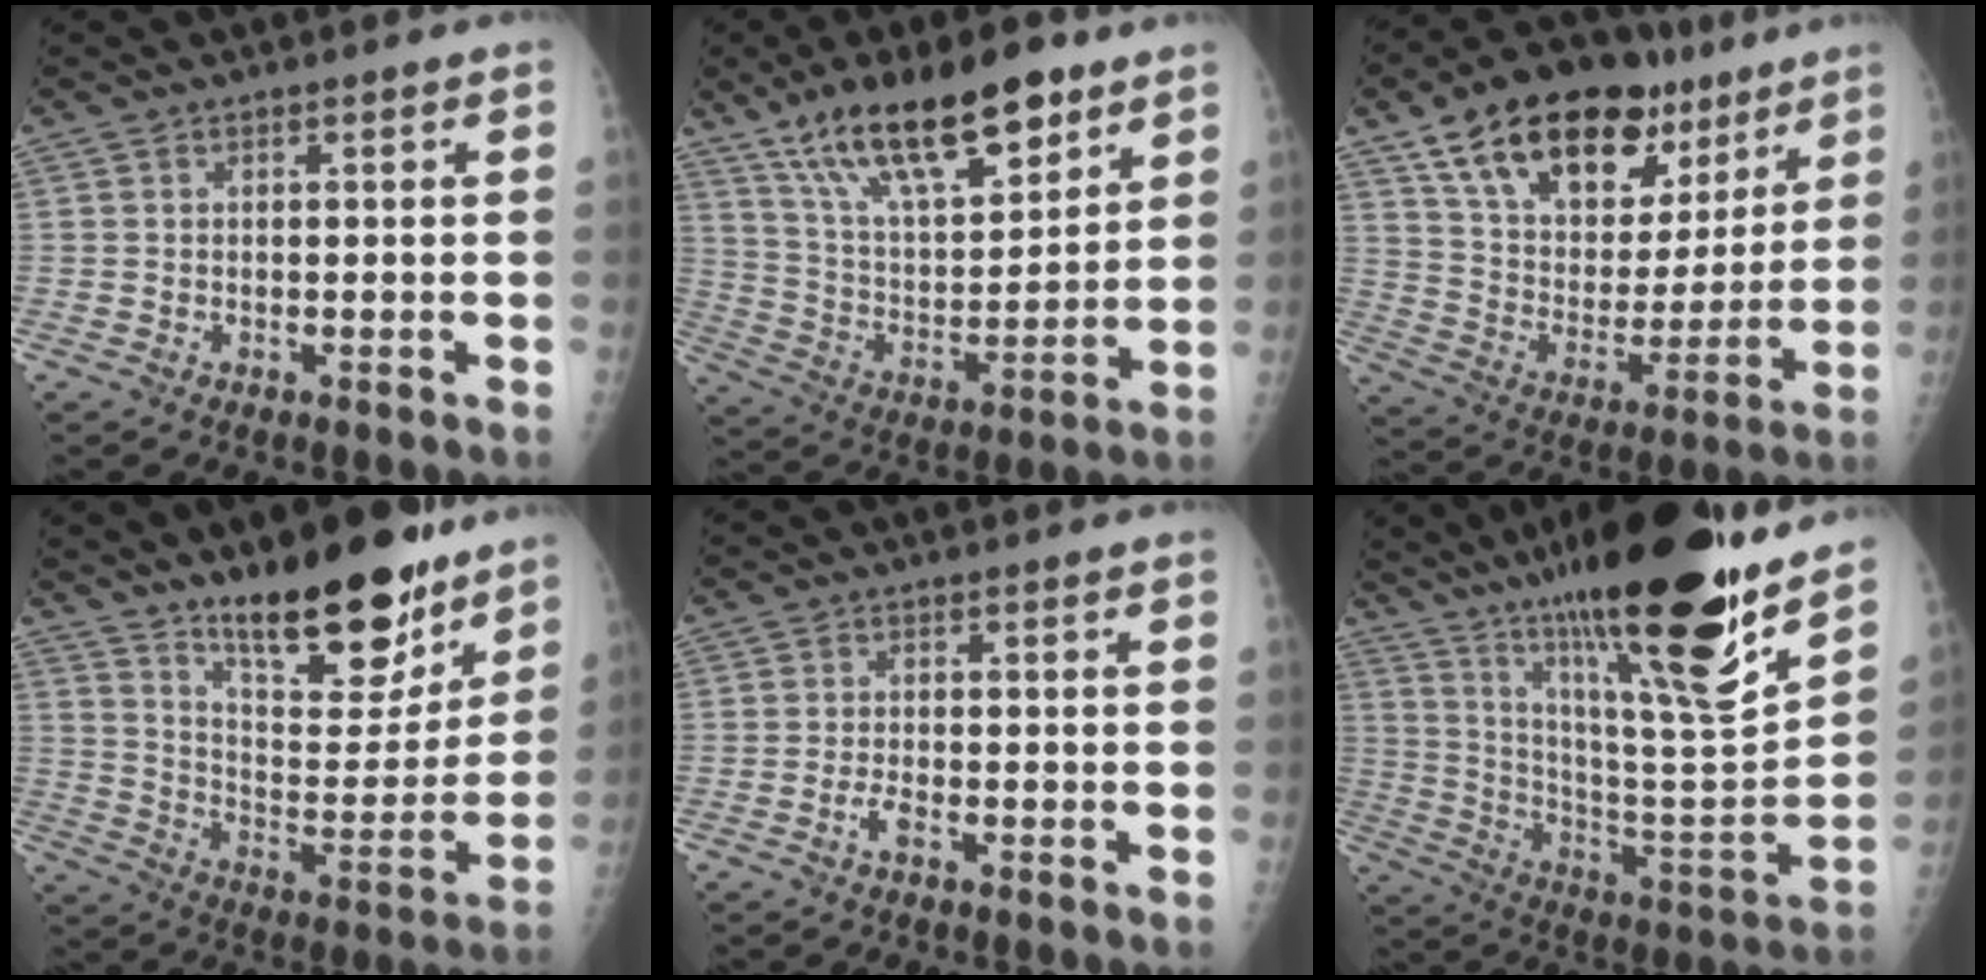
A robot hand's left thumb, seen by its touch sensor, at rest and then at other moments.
{"total": 20.5, "force": [13.1, 7.8, 13.7], "torque": [-0.199, -0.051, 0.237]}
{"total": 25.4, "force": [15.0, 14.1, 14.9], "torque": [-0.205, -0.027, 0.253]}
{"total": 20.6, "force": [14.8, 7.3, 12.4], "torque": [-0.137, -0.103, 0.236]}
{"total": 2.0, "force": [-1.2, 0.6, 1.5], "torque": [-0.036, 0.006, -0.025]}
{"total": 29.9, "force": [20.2, 4.7, 21.5], "torque": [-0.325, -0.071, 0.338]}